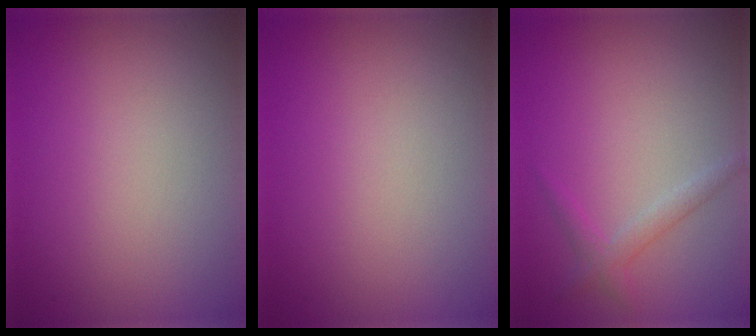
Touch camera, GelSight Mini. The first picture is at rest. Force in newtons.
{"total": 0.0}
{"total": 1.6, "press": 1.6, "slide": 0.1}